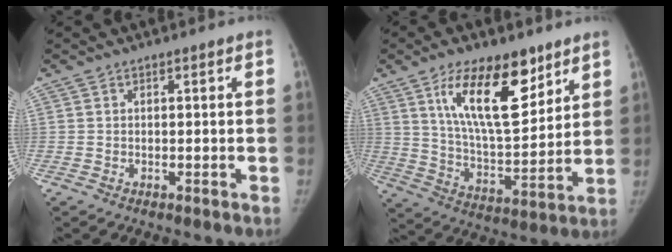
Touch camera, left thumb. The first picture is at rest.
{"total": 17.8, "force": [9.8, 7.4, 12.9], "torque": [-0.174, -0.056, 0.177]}